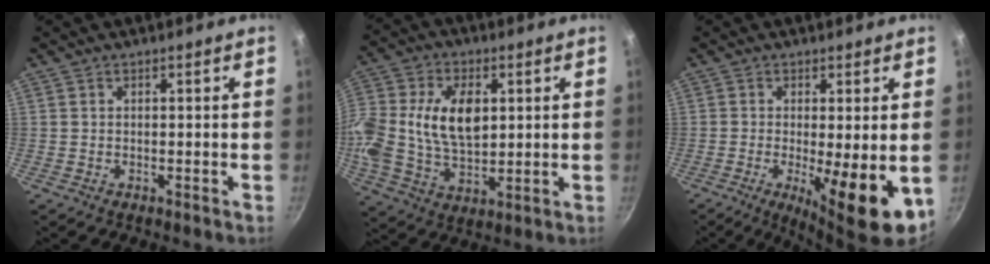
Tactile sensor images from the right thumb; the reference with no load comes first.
{"total": 19.7, "force": [3.1, 13.1, 14.4], "torque": [-0.305, 0.021, 0.056]}
{"total": 10.4, "force": [-1.9, 2.1, 10.0], "torque": [-0.145, -0.013, -0.020]}